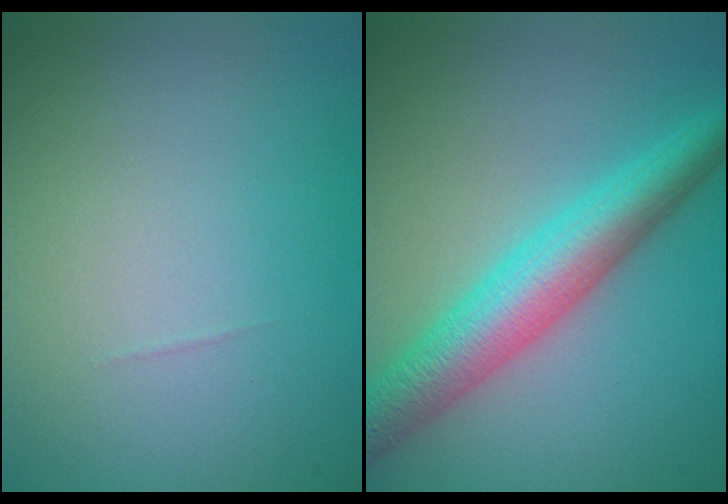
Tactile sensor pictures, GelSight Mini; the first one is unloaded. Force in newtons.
{"total": 6.4, "press": 6.4, "slide": 0.1}